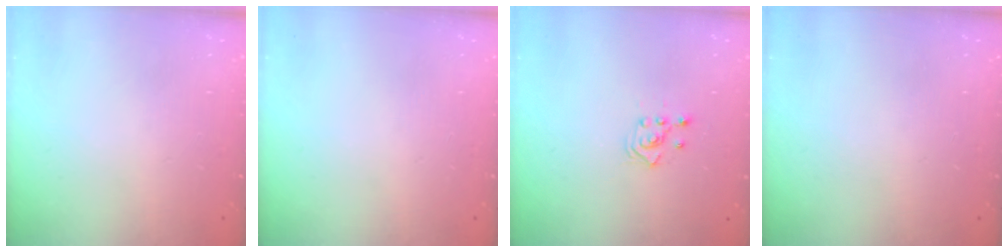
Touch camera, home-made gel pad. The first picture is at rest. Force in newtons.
{"total": 0.0}
{"total": 2.6, "press": 2.4, "slide": 1.0}
{"total": 0.0}